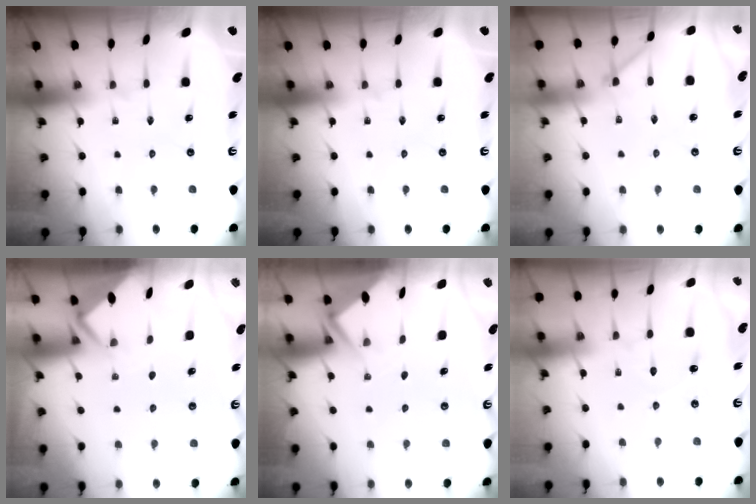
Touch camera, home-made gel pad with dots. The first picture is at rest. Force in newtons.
{"total": 0.0}
{"total": 3.9, "press": 3.8, "slide": 0.6}
{"total": 2.8, "press": 2.8, "slide": 0.2}
{"total": 2.9, "press": 2.8, "slide": 0.4}
{"total": 3.3, "press": 3.3, "slide": 0.1}